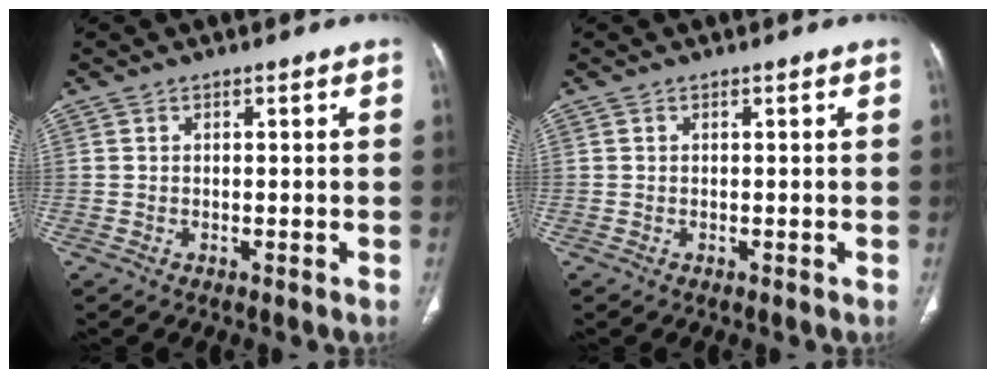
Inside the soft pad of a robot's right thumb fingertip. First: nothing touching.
{"total": 0.0}